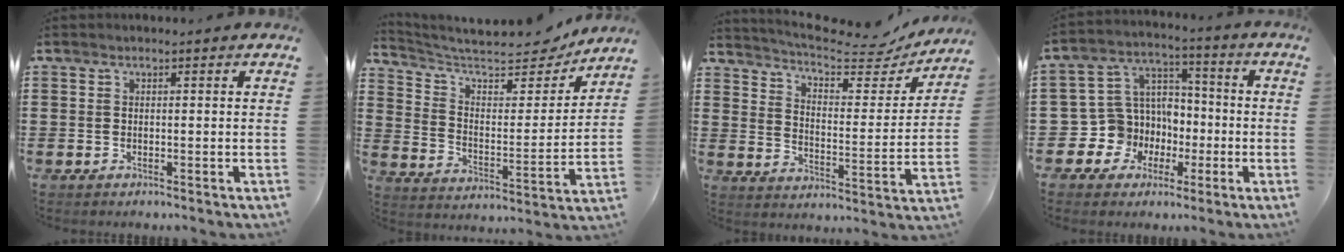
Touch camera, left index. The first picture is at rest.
{"total": 8.6, "force": [7.3, 2.2, 4.0], "torque": [-0.094, -0.051, 0.119]}
{"total": 7.4, "force": [6.7, 1.0, 2.9], "torque": [-0.073, -0.047, 0.109]}
{"total": 8.8, "force": [-1.8, 8.5, 1.4], "torque": [-0.078, -0.001, -0.027]}